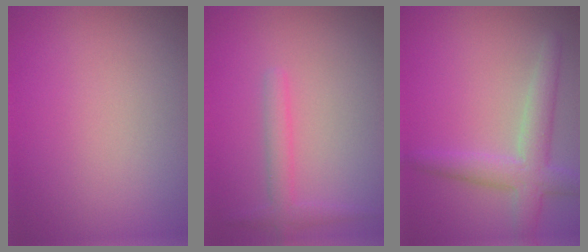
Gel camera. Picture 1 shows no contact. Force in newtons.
{"total": 1.4, "press": 1.4, "slide": 0.1}
{"total": 4.0, "press": 4.0, "slide": 0.3}